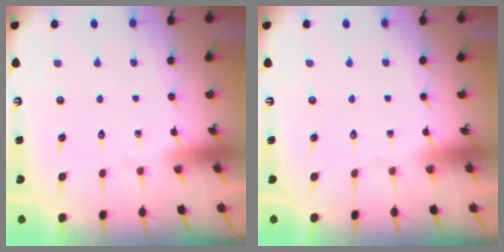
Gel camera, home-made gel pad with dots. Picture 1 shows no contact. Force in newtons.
{"total": 0.0}